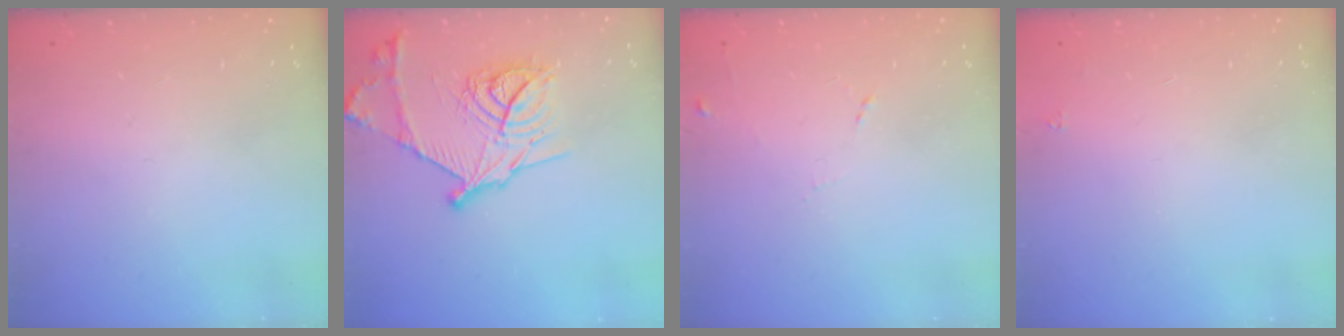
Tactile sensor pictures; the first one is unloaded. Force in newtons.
{"total": 18.8, "press": 18.8, "slide": 1.3}
{"total": 5.4, "press": 5.3, "slide": 0.9}
{"total": 1.6, "press": 1.5, "slide": 0.2}